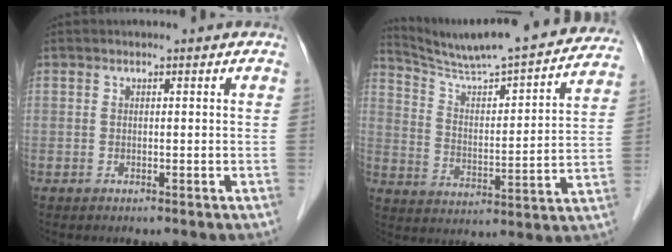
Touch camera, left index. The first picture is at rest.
{"total": 23.5, "force": [21.6, 1.5, 9.1], "torque": [-0.140, -0.031, 0.300]}